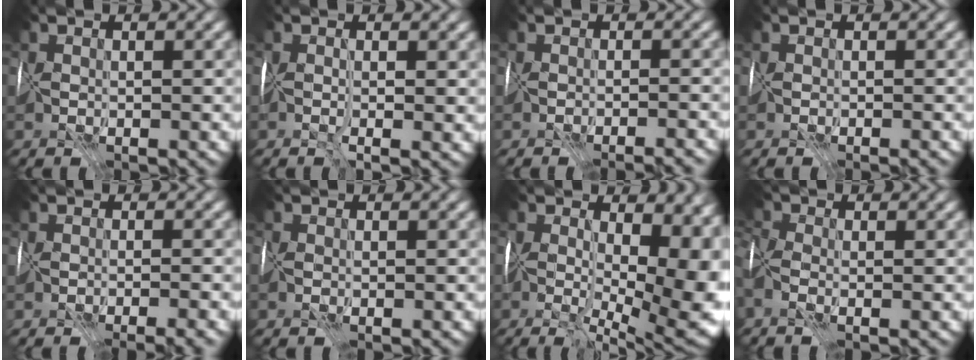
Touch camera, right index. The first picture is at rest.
{"total": 2.1, "force": [0.0, 0.4, 2.1], "torque": [-0.036, -0.006, 0.003]}
{"total": 3.6, "force": [-3.5, 0.1, 0.9], "torque": [0.010, 0.002, -0.037]}
{"total": 0.8, "force": [-0.8, -0.2, 0.2], "torque": [0.015, 0.001, -0.011]}
{"total": 4.9, "force": [-4.0, 1.0, 2.6], "torque": [-0.017, -0.009, -0.038]}
{"total": 1.2, "force": [-1.1, 0.2, 0.6], "torque": [0.005, 0.002, -0.015]}
{"total": 16.9, "force": [0.2, 8.4, 14.7], "torque": [-0.187, -0.017, 0.050]}
{"total": 3.0, "force": [-1.5, 1.5, 2.2], "torque": [-0.047, 0.007, -0.026]}